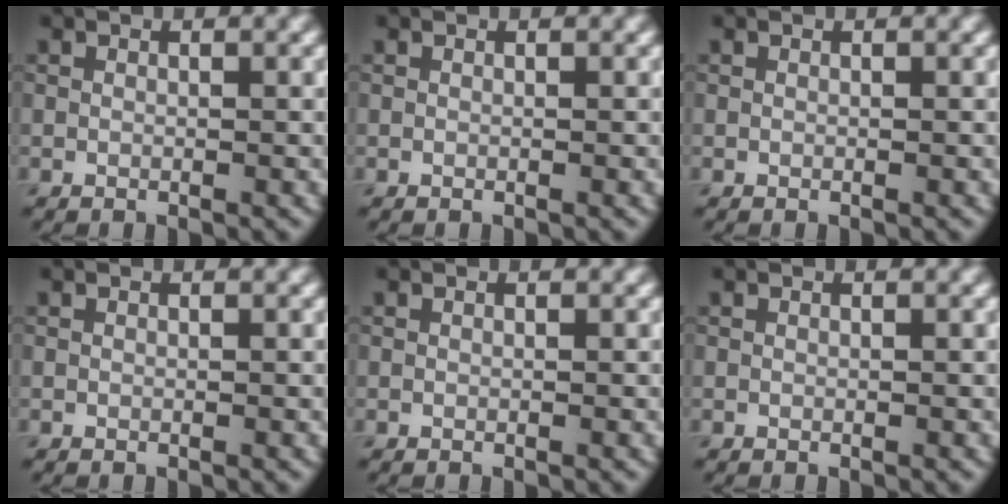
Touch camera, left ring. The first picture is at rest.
{"total": 0.0}
{"total": 0.0}
{"total": 0.0}
{"total": 0.0}
{"total": 0.0}